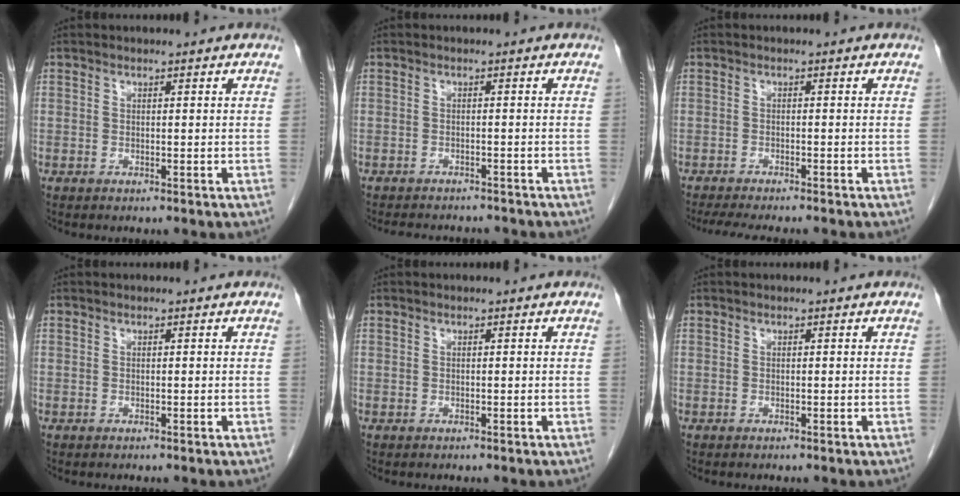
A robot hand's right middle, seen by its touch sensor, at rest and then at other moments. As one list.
[{"total": 7.3, "force": [-6.8, 2.0, 2.0], "torque": [-0.030, -0.003, -0.083]}, {"total": 9.0, "force": [-7.8, 1.2, 4.3], "torque": [-0.061, -0.015, -0.112]}, {"total": 0.0}, {"total": 0.0}, {"total": 0.0}]